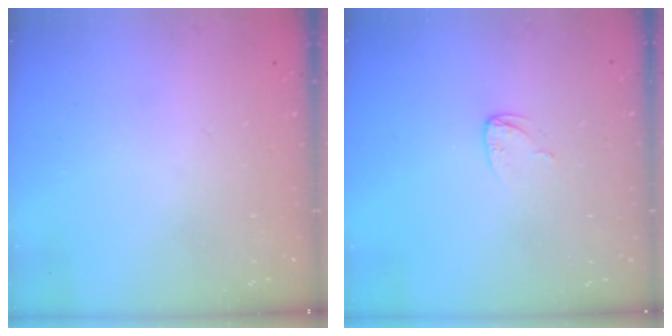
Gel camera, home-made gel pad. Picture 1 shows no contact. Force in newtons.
{"total": 3.0, "press": 3.0, "slide": 0.3}